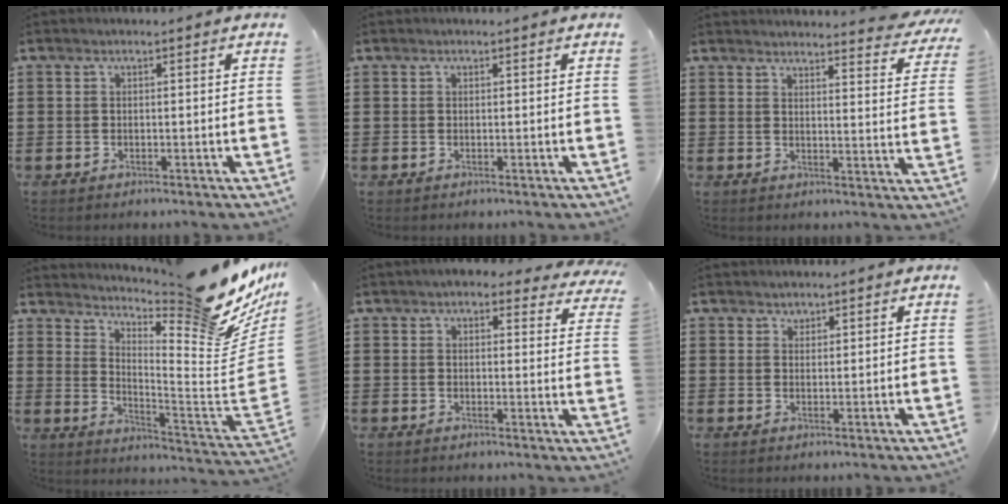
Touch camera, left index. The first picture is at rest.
{"total": 0.0}
{"total": 3.7, "force": [3.6, -0.4, 0.8], "torque": [-0.024, -0.023, 0.062]}
{"total": 12.5, "force": [10.5, 0.9, 6.7], "torque": [-0.090, -0.107, 0.167]}
{"total": 3.5, "force": [2.9, 1.4, 1.3], "torque": [-0.030, -0.005, 0.051]}
{"total": 1.2, "force": [1.0, 0.6, 0.0], "torque": [-0.001, 0.001, 0.020]}